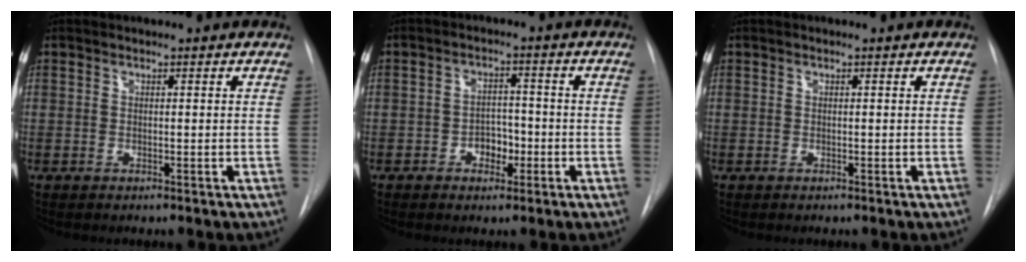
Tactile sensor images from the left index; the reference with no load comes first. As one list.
[{"total": 3.7, "force": [-1.5, 2.5, 2.3], "torque": [-0.027, 0.008, -0.023]}, {"total": 0.0}]